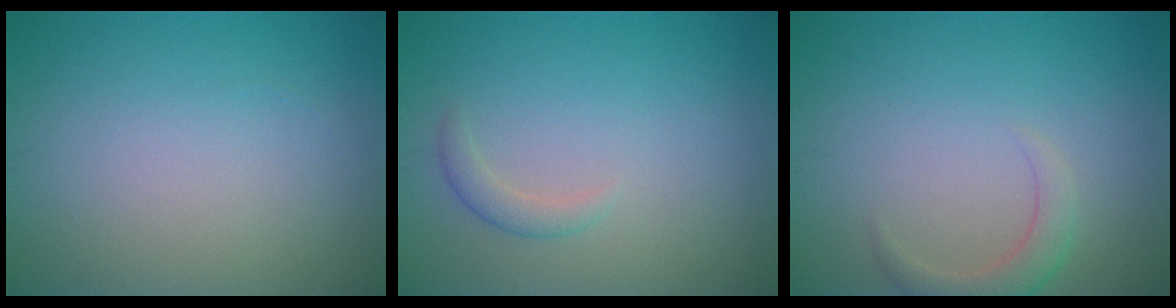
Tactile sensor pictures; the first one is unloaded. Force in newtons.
{"total": 1.3, "press": 1.3, "slide": 0.1}
{"total": 2.2, "press": 2.2, "slide": 0.2}